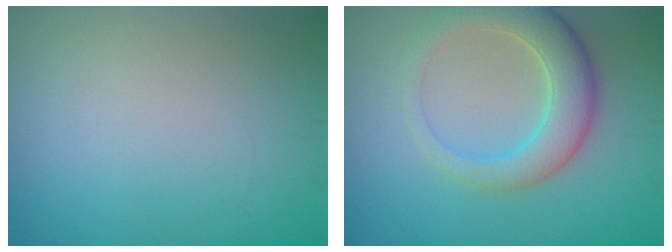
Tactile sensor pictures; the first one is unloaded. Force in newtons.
{"total": 5.5, "press": 5.5, "slide": 0.5}